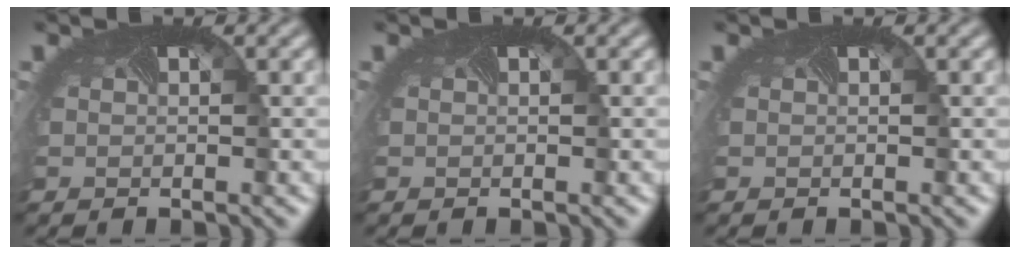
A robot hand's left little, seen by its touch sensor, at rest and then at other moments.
{"total": 0.0}
{"total": 0.0}